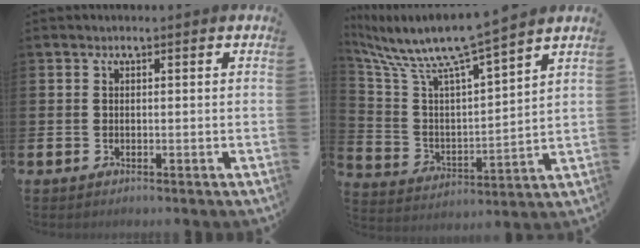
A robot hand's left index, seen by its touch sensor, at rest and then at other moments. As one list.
[{"total": 9.2, "force": [8.3, 0.1, 4.0], "torque": [-0.116, -0.060, 0.135]}]